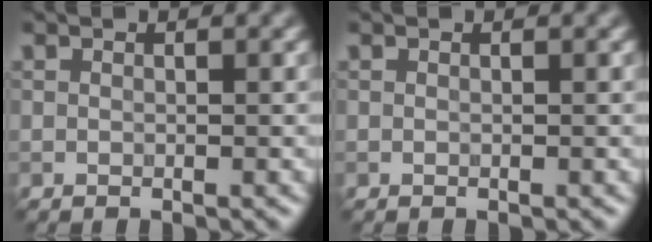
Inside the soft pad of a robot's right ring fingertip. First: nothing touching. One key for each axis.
{"total": 0.0}